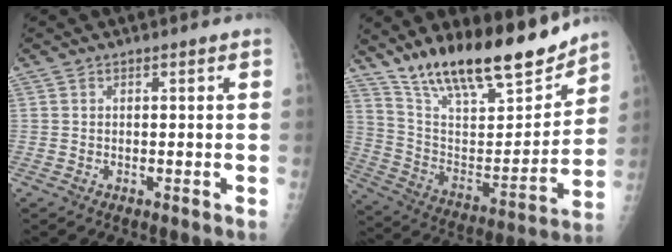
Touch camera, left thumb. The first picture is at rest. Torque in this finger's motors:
{"motor_torque": [0.33, 0.22, 1.41, -1.36, 0.11]}